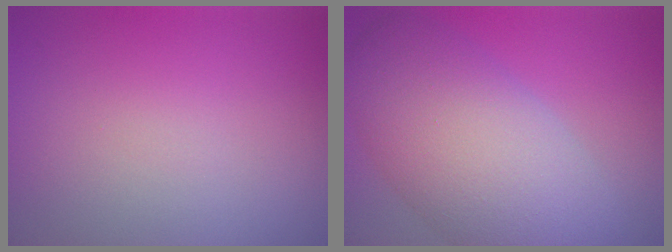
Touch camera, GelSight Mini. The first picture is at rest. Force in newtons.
{"total": 10.1, "press": 10.0, "slide": 0.9}